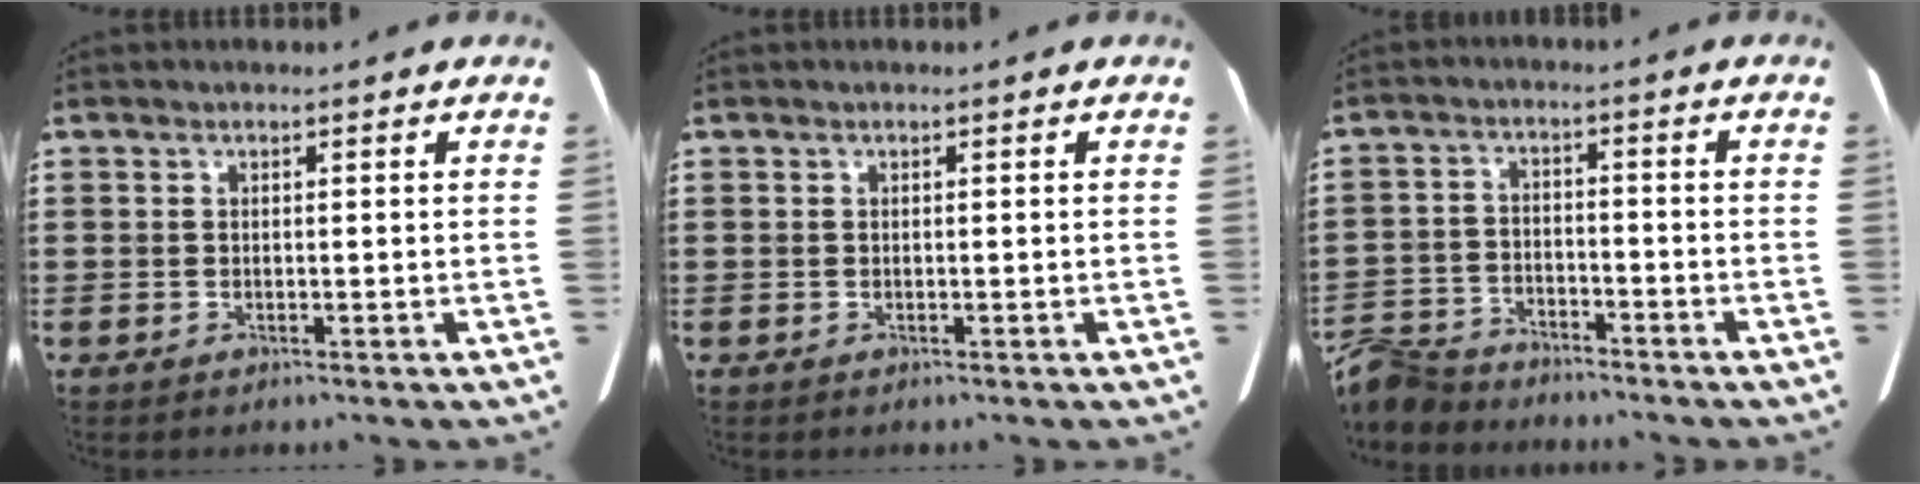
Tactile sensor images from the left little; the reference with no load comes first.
{"total": 0.0}
{"total": 5.1, "force": [-4.9, 1.1, 0.9], "torque": [-0.037, 0.001, -0.104]}